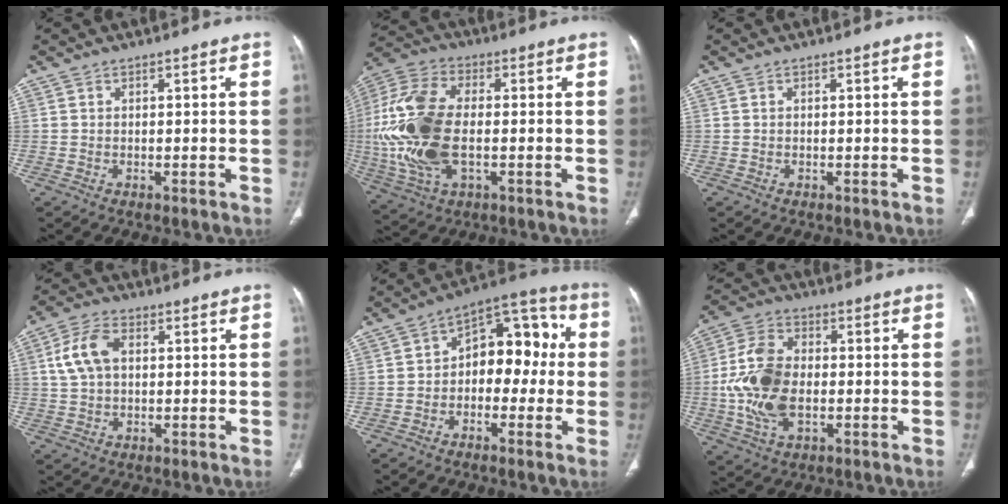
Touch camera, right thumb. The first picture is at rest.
{"total": 19.0, "force": [-1.5, 10.2, 15.9], "torque": [-0.362, 0.004, -0.025]}
{"total": 0.0}
{"total": 7.8, "force": [1.5, 5.0, 5.8], "torque": [-0.120, 0.017, 0.029]}
{"total": 13.0, "force": [0.0, 8.2, 10.0], "torque": [-0.093, 0.049, -0.015]}
{"total": 13.5, "force": [-1.5, 8.0, 10.8], "torque": [-0.220, 0.010, -0.028]}